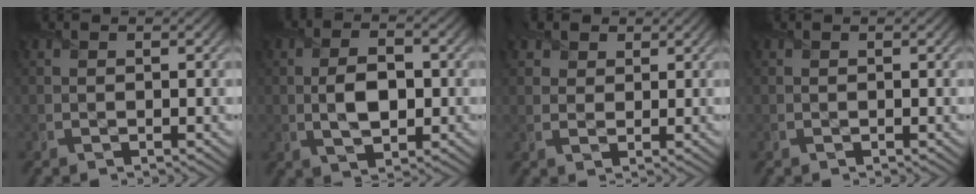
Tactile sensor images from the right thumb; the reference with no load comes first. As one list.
[{"total": 5.3, "force": [-0.3, 2.9, 4.5], "torque": [-0.093, -0.001, -0.002]}, {"total": 3.0, "force": [1.9, 2.0, 1.1], "torque": [-0.029, -0.002, 0.039]}, {"total": 0.0}]